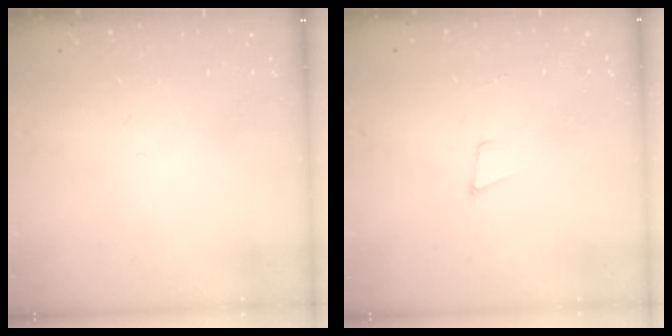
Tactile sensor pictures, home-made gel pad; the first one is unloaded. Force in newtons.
{"total": 5.0, "press": 4.2, "slide": 2.8}